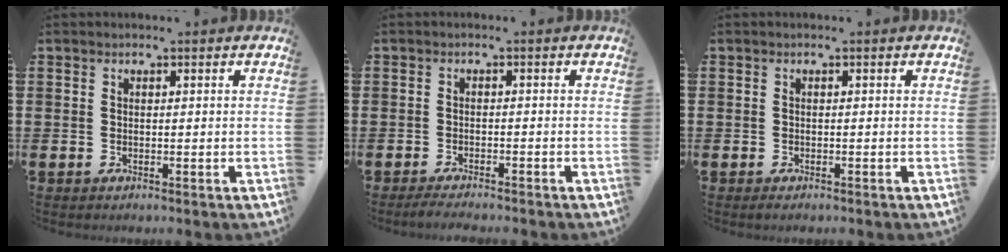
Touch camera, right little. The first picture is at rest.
{"total": 1.4, "force": [-1.3, 0.0, 0.5], "torque": [-0.010, 0.002, -0.026]}
{"total": 0.5, "force": [-0.2, 0.2, 0.4], "torque": [-0.009, 0.000, -0.005]}